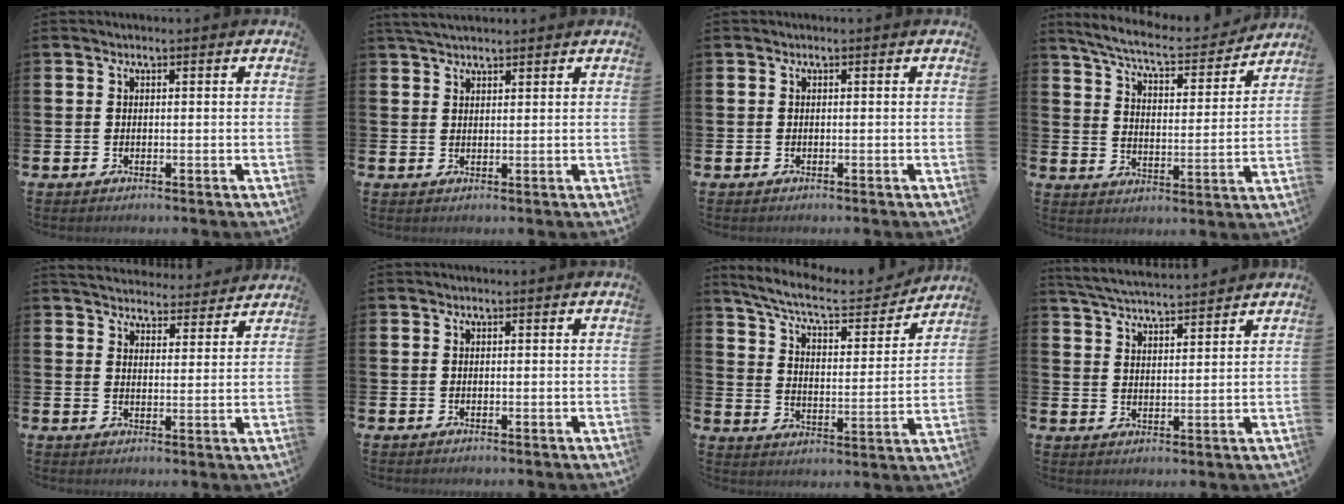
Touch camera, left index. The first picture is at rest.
{"total": 3.4, "force": [3.1, 0.8, 1.2], "torque": [-0.029, -0.005, 0.058]}
{"total": 0.0}
{"total": 7.3, "force": [6.7, 0.9, 2.7], "torque": [-0.084, -0.045, 0.112]}
{"total": 4.8, "force": [4.7, 0.9, 0.0], "torque": [-0.010, -0.038, 0.083]}
{"total": 0.0}
{"total": 8.7, "force": [7.8, 1.9, 3.3], "torque": [-0.093, -0.048, 0.132]}
{"total": 5.1, "force": [5.0, 0.1, 0.7], "torque": [-0.033, -0.029, 0.090]}